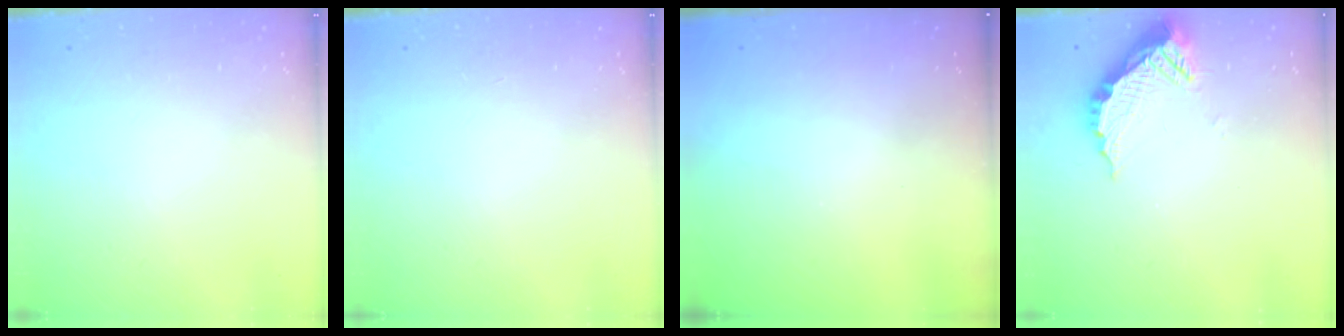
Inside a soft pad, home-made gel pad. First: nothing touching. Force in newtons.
{"total": 0.0}
{"total": 3.0, "press": 3.0, "slide": 0.1}
{"total": 9.8, "press": 9.8, "slide": 0.8}